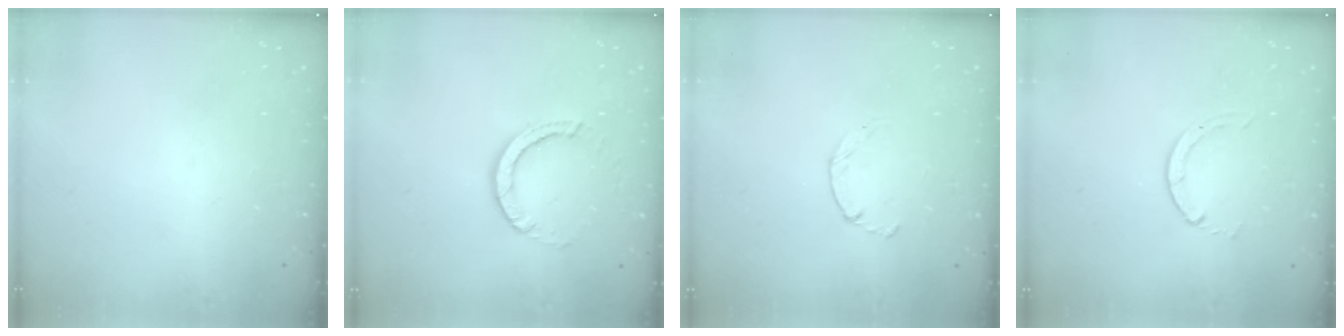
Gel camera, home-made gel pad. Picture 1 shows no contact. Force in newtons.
{"total": 4.5, "press": 4.5, "slide": 0.3}
{"total": 1.8, "press": 1.7, "slide": 0.3}
{"total": 1.3, "press": 1.2, "slide": 0.3}